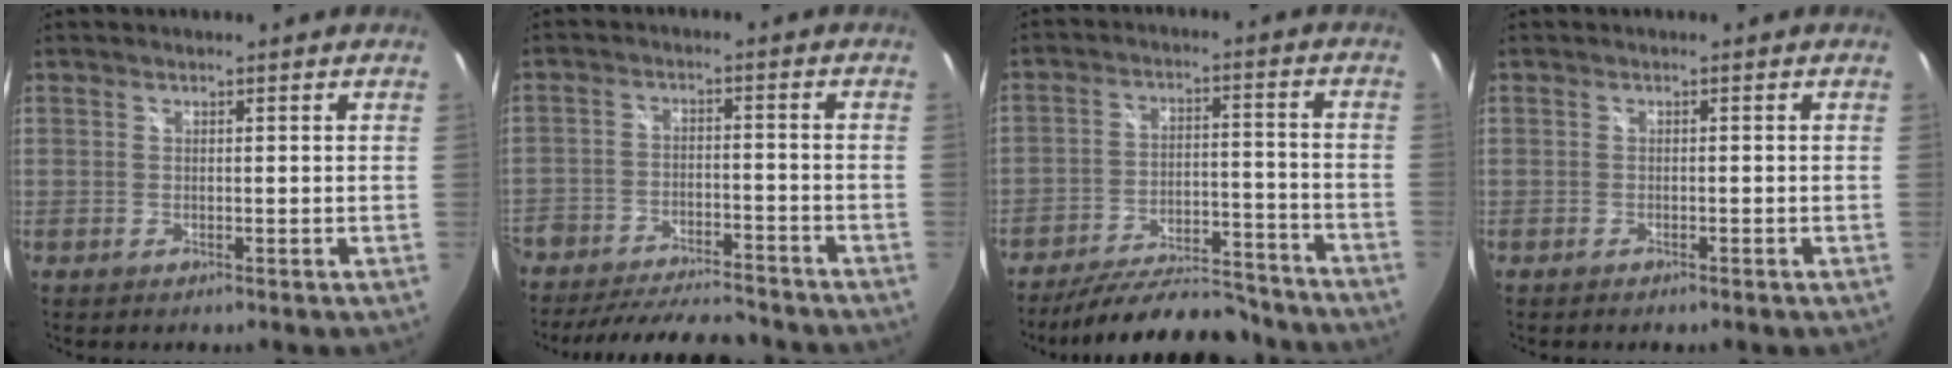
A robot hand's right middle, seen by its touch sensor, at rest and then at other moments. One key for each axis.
{"total": 19.3, "fx": -16.2, "fy": 6.3, "fz": 8.4, "tx": -0.191, "ty": -0.014, "tz": -0.240}
{"total": 18.3, "fx": -16.4, "fy": 4.4, "fz": 6.8, "tx": -0.123, "ty": 0.007, "tz": -0.224}
{"total": 1.5, "fx": -1.2, "fy": 0.4, "fz": 0.7, "tx": -0.014, "ty": -0.006, "tz": -0.021}